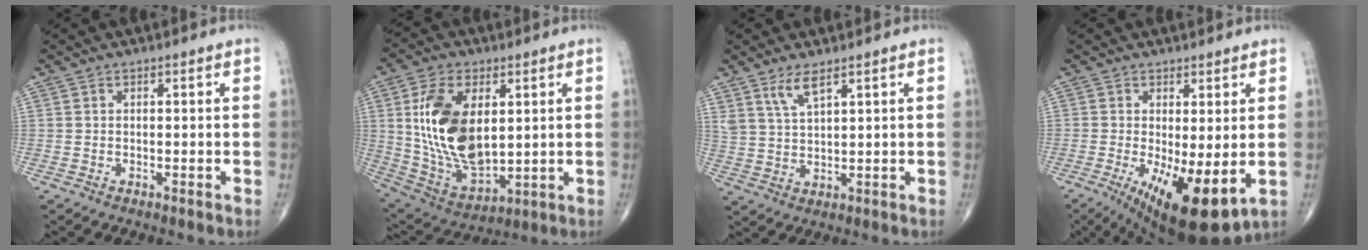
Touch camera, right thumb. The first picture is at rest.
{"total": 18.9, "force": [3.5, 10.6, 15.3], "torque": [-0.276, -0.019, 0.080]}
{"total": 4.7, "force": [3.2, 1.3, 3.2], "torque": [-0.065, -0.019, 0.070]}
{"total": 13.0, "force": [-2.9, 4.3, 11.9], "torque": [-0.191, -0.027, -0.029]}